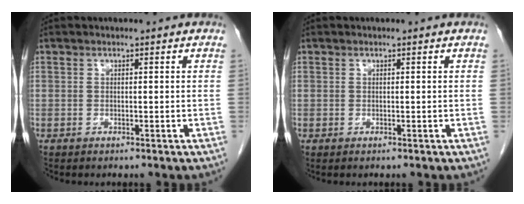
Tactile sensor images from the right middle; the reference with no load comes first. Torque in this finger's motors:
{"motor_torque": [0.72, -0.26, 0.08, 0.01]}